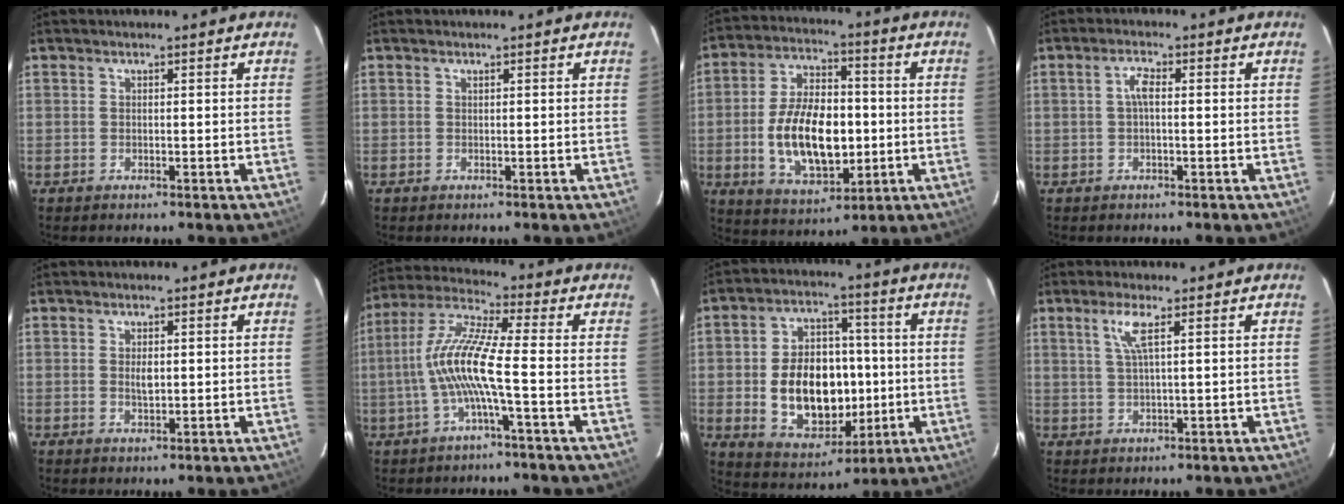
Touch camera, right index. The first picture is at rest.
{"total": 0.0}
{"total": 16.1, "force": [-2.1, 8.8, 13.3], "torque": [-0.260, 0.008, -0.024]}
{"total": 2.3, "force": [0.0, 0.7, 2.2], "torque": [-0.047, 0.008, 0.001]}
{"total": 2.1, "force": [0.2, 1.2, 1.8], "torque": [-0.030, 0.000, 0.005]}
{"total": 10.8, "force": [-2.2, 0.3, 10.5], "torque": [-0.218, 0.008, -0.044]}
{"total": 16.5, "force": [-1.7, 11.4, 11.9], "torque": [-0.235, 0.019, -0.001]}
{"total": 3.8, "force": [1.7, 0.0, 3.4], "torque": [-0.072, 0.000, 0.037]}